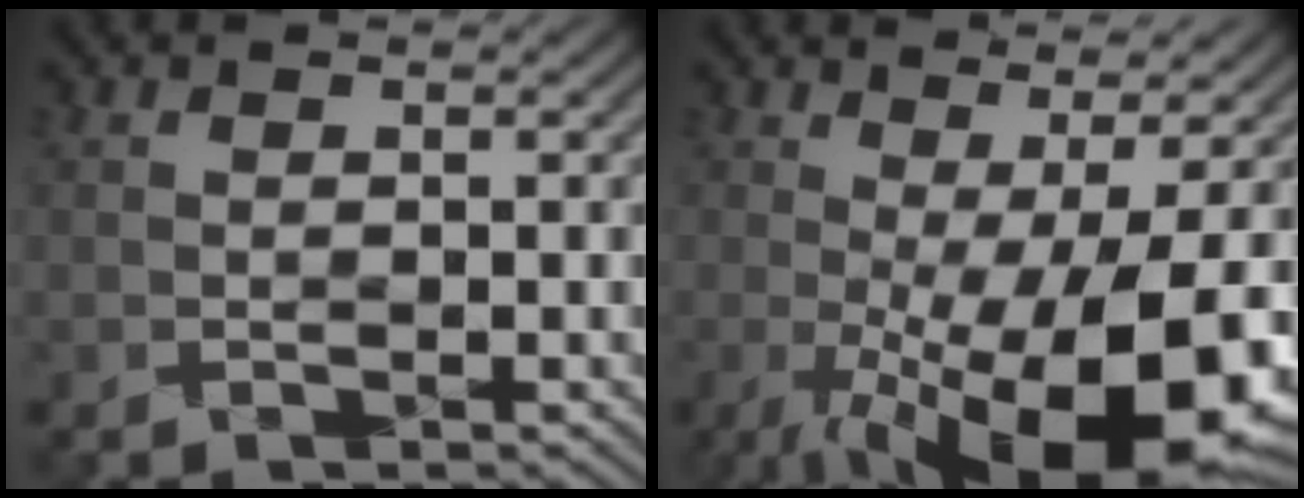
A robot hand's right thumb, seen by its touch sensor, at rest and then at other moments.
{"total": 15.6, "force": [-4.0, 4.5, 14.4], "torque": [-0.226, -0.010, -0.058]}